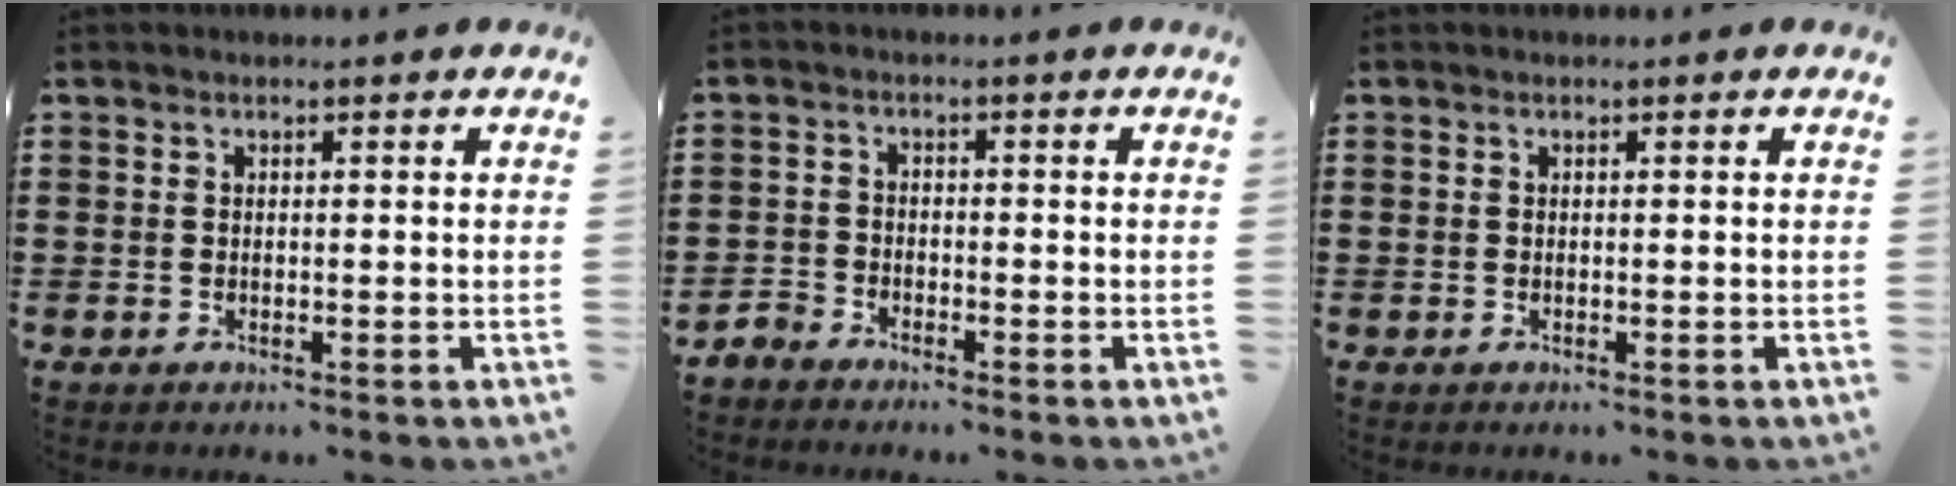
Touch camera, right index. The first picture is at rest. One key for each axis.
{"total": 2.3, "fx": -2.2, "fy": 0.6, "fz": 0.1, "tx": -0.016, "ty": -0.002, "tz": -0.051}
{"total": 0.0}